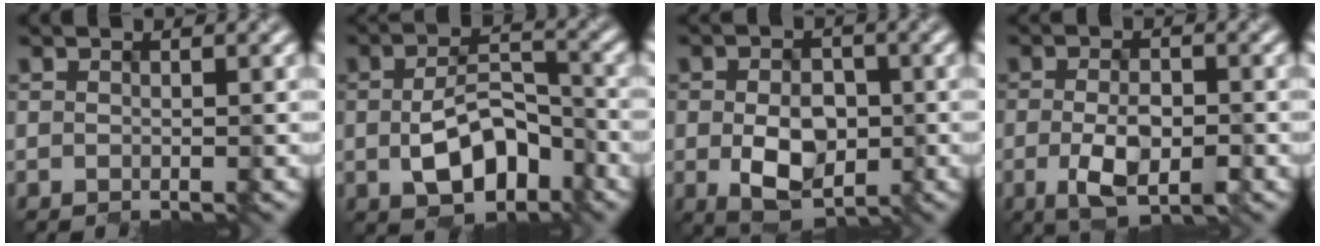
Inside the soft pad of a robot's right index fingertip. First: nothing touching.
{"total": 6.4, "force": [-2.0, 3.8, 4.8], "torque": [-0.089, -0.002, -0.028]}
{"total": 5.7, "force": [-1.4, 3.7, 4.2], "torque": [-0.084, -0.006, -0.019]}
{"total": 4.3, "force": [-1.6, 1.9, 3.6], "torque": [-0.071, -0.007, -0.022]}